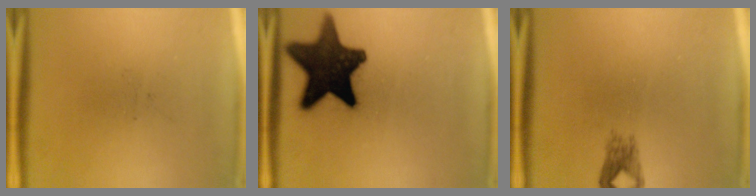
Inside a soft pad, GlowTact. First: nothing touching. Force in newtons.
{"total": 16.7}
{"total": 1.9}